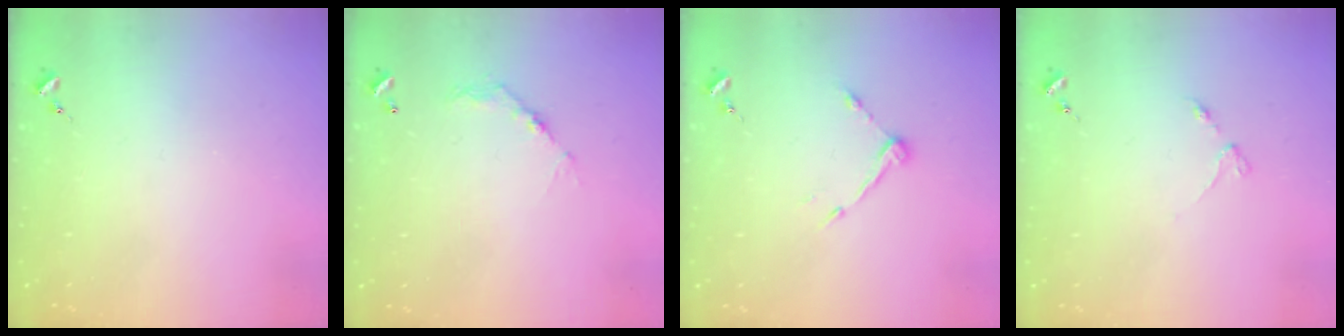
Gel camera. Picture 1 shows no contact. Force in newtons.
{"total": 6.3, "press": 6.3, "slide": 0.4}
{"total": 6.9, "press": 6.9, "slide": 0.3}
{"total": 3.2, "press": 3.1, "slide": 0.5}